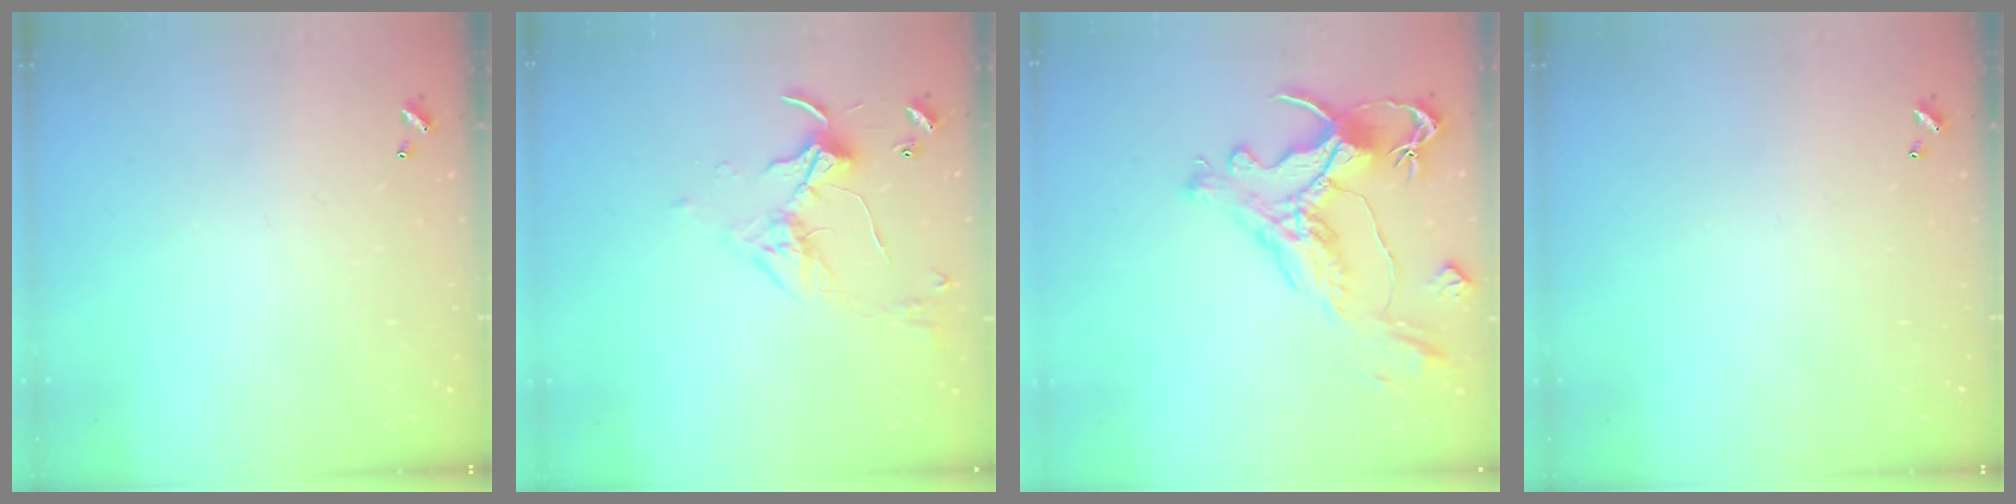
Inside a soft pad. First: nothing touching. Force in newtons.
{"total": 3.5, "press": 3.4, "slide": 0.7}
{"total": 1.6, "press": 1.0, "slide": 1.3}
{"total": 0.0}